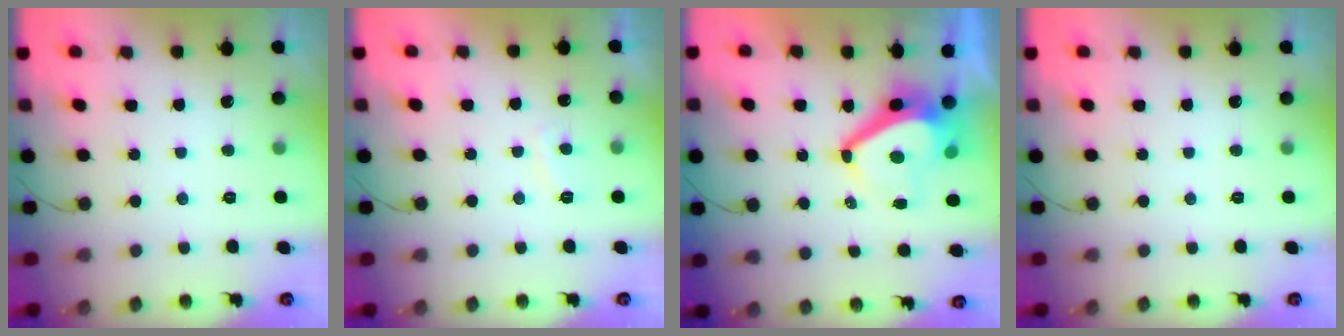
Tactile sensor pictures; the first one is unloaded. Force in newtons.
{"total": 2.8, "press": 2.7, "slide": 0.7}
{"total": 7.9, "press": 7.9, "slide": 0.7}
{"total": 0.0}